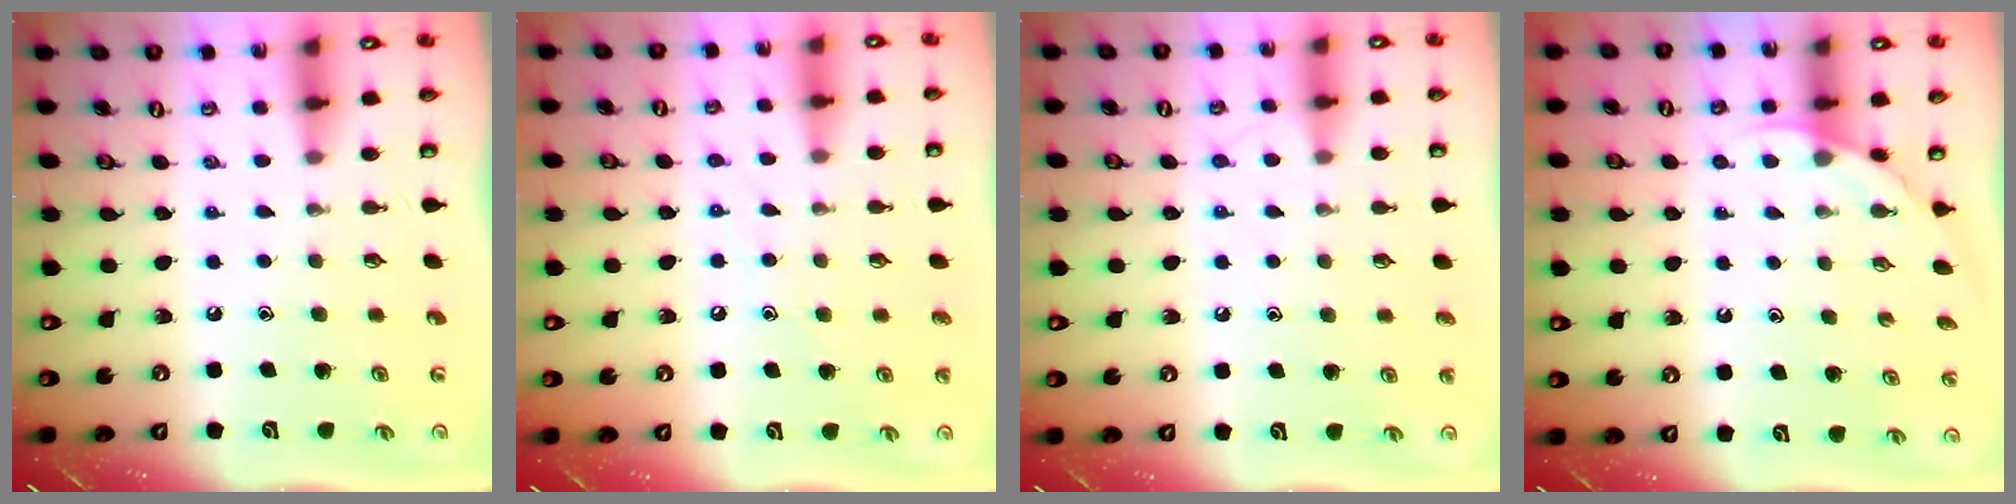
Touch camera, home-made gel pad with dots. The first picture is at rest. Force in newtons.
{"total": 6.6, "press": 6.5, "slide": 0.5}
{"total": 7.0, "press": 7.0, "slide": 0.8}
{"total": 2.5, "press": 2.5, "slide": 0.2}